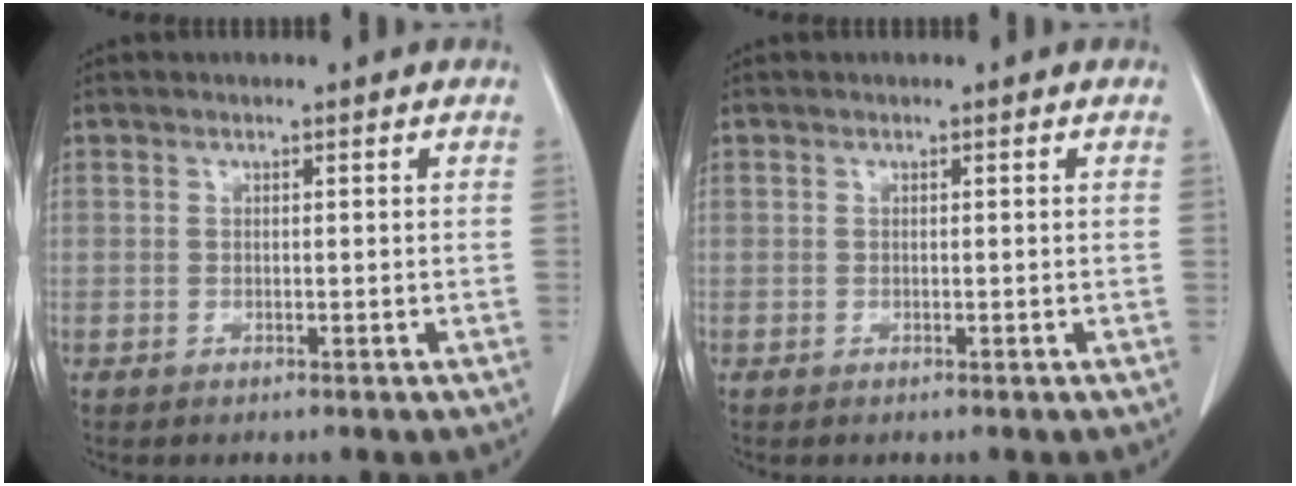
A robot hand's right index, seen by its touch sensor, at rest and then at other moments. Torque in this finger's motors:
{"motor_torque": [0.00, 0.00, 0.01, 0.01]}